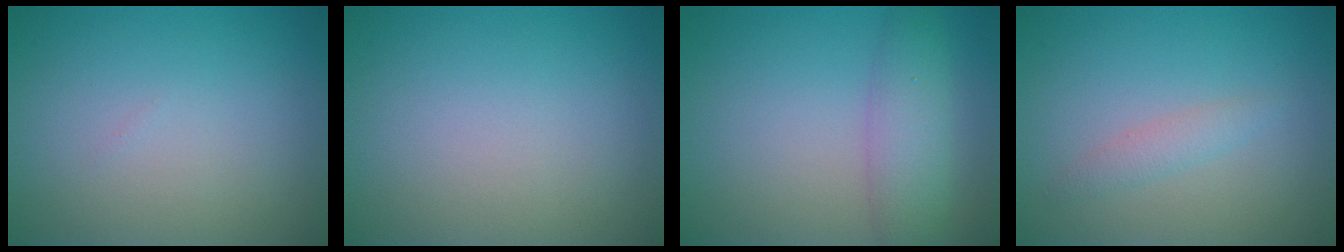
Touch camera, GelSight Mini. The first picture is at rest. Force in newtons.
{"total": 0.0}
{"total": 4.1, "press": 4.1, "slide": 0.1}
{"total": 1.3, "press": 1.3, "slide": 0.0}